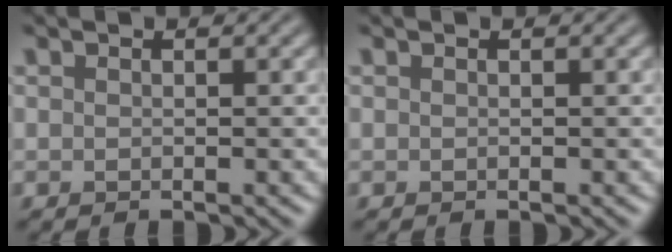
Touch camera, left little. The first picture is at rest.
{"total": 0.0}